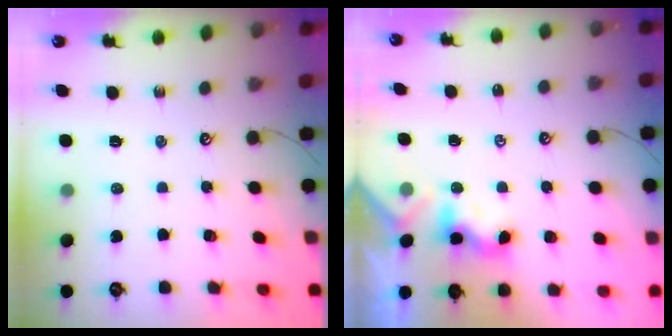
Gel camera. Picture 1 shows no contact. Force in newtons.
{"total": 2.3, "press": 2.3, "slide": 0.2}